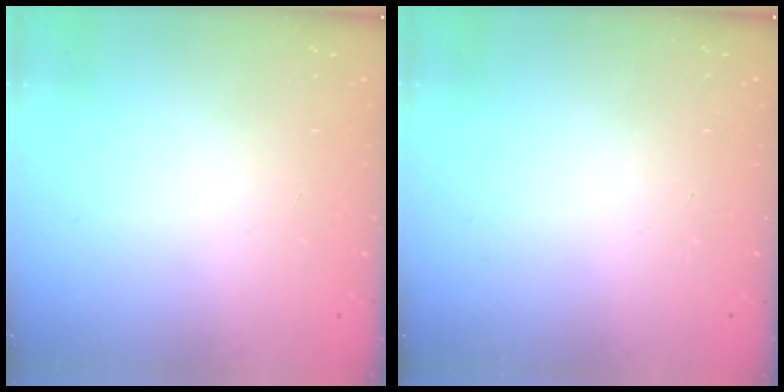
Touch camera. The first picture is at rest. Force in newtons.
{"total": 0.0}